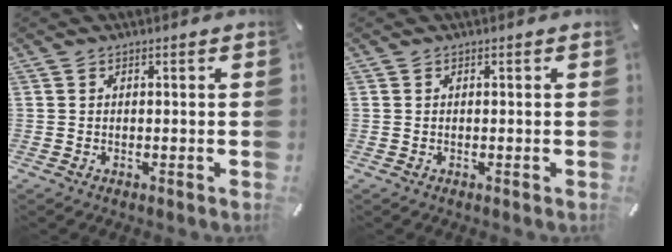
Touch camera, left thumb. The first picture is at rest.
{"total": 0.0}